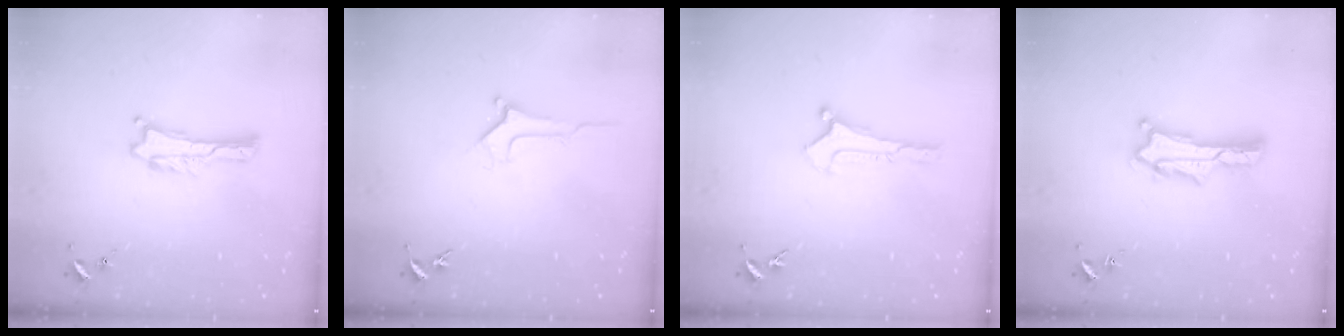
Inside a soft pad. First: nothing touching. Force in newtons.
{"total": 1.0, "press": 1.0, "slide": 0.0}
{"total": 0.0}
{"total": 2.0, "press": 2.0, "slide": 0.3}